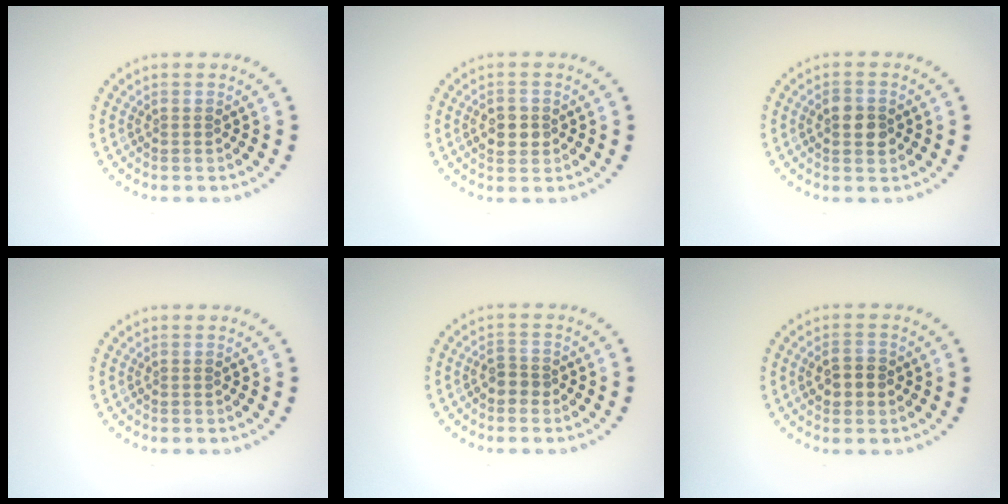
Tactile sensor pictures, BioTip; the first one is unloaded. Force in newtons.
{"total": 2.7, "press": 2.7, "slide": 0.1}
{"total": 2.6, "press": 2.6, "slide": 0.1}
{"total": 0.0}
{"total": 1.6, "press": 1.5, "slide": 0.6}
{"total": 2.5, "press": 2.5, "slide": 0.1}